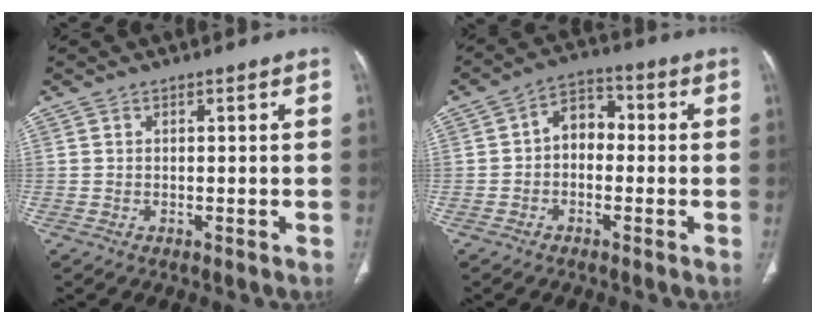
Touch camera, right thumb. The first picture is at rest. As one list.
[{"total": 6.2, "force": [-0.5, 4.5, 4.1], "torque": [-0.042, 0.026, -0.025]}]